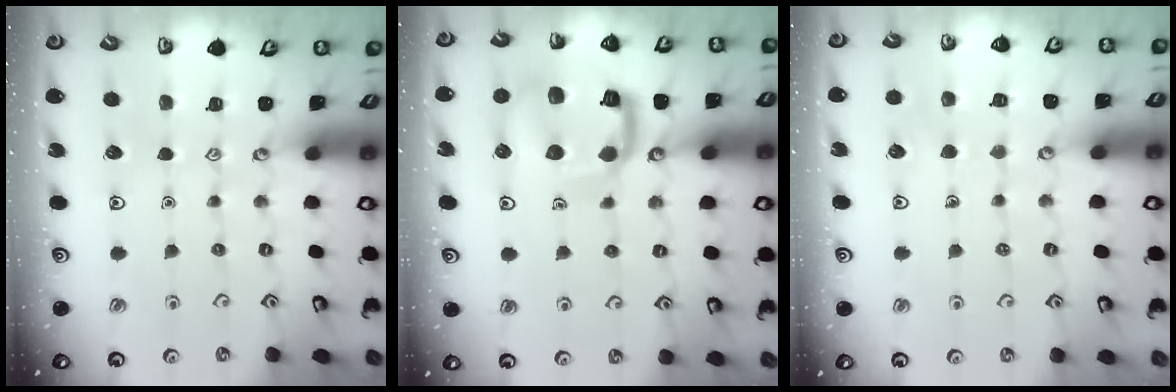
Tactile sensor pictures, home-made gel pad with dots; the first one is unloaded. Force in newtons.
{"total": 14.0, "press": 14.0, "slide": 1.2}
{"total": 4.7, "press": 4.7, "slide": 0.3}